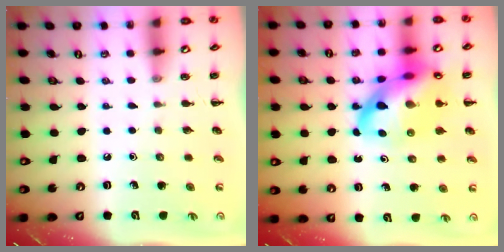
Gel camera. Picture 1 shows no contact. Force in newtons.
{"total": 20.5, "press": 20.2, "slide": 3.3}